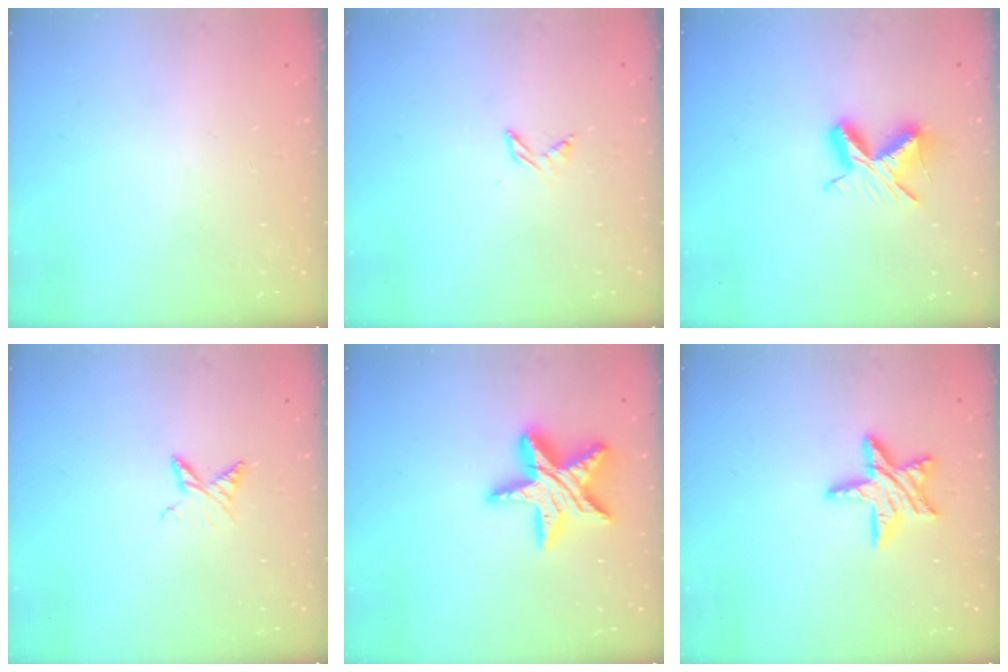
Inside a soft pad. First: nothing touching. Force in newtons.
{"total": 4.3, "press": 4.3, "slide": 0.5}
{"total": 8.5, "press": 8.5, "slide": 0.4}
{"total": 6.0, "press": 5.9, "slide": 0.6}
{"total": 16.9, "press": 16.8, "slide": 1.3}
{"total": 12.1, "press": 12.1, "slide": 1.0}